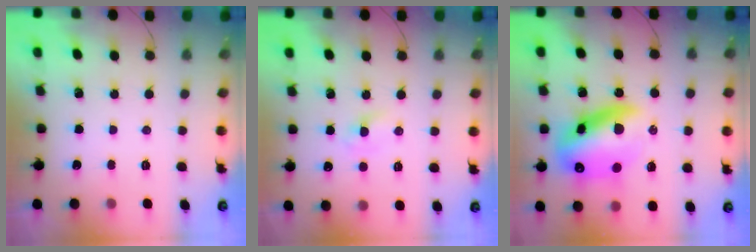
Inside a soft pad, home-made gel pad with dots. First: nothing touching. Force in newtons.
{"total": 1.9, "press": 1.8, "slide": 0.8}
{"total": 18.9, "press": 18.2, "slide": 4.8}